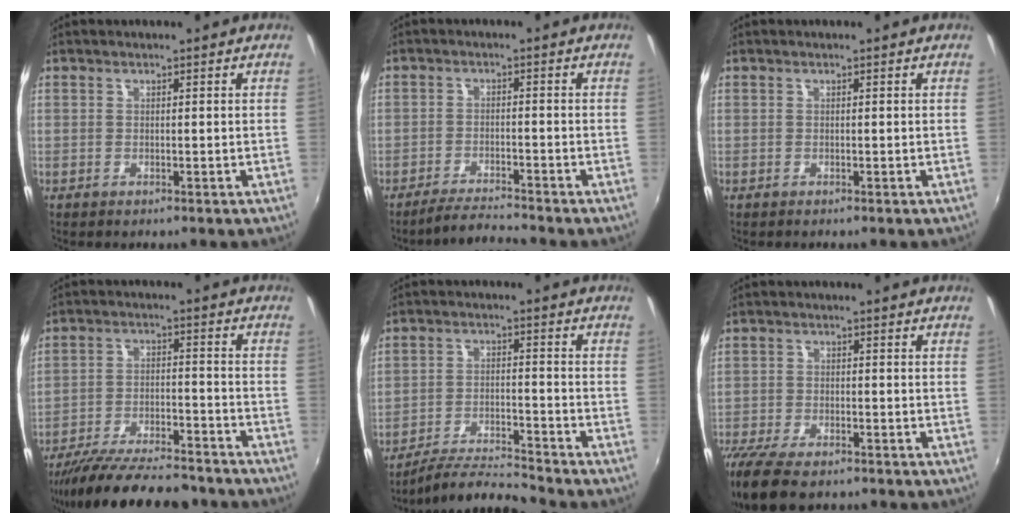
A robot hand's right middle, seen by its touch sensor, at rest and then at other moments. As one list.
[{"total": 4.4, "force": [-4.3, -0.1, 0.9], "torque": [-0.039, -0.001, -0.077]}, {"total": 0.0}, {"total": 19.9, "force": [-17.3, 4.1, 9.1], "torque": [-0.177, -0.034, -0.258]}, {"total": 7.5, "force": [-7.3, -0.8, 1.4], "torque": [-0.045, 0.008, -0.132]}, {"total": 12.3, "force": [-9.6, 4.2, 6.6], "torque": [-0.163, -0.043, -0.173]}]